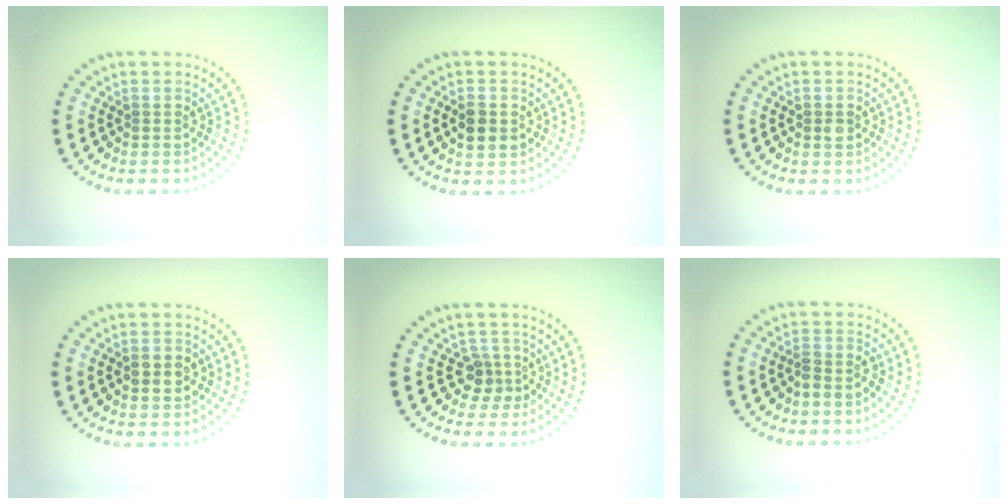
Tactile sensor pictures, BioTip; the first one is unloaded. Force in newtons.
{"total": 2.9, "press": 2.9, "slide": 0.2}
{"total": 1.0, "press": 1.0, "slide": 0.1}
{"total": 1.9, "press": 1.9, "slide": 0.1}
{"total": 2.4, "press": 1.8, "slide": 1.5}
{"total": 1.4, "press": 1.2, "slide": 0.8}